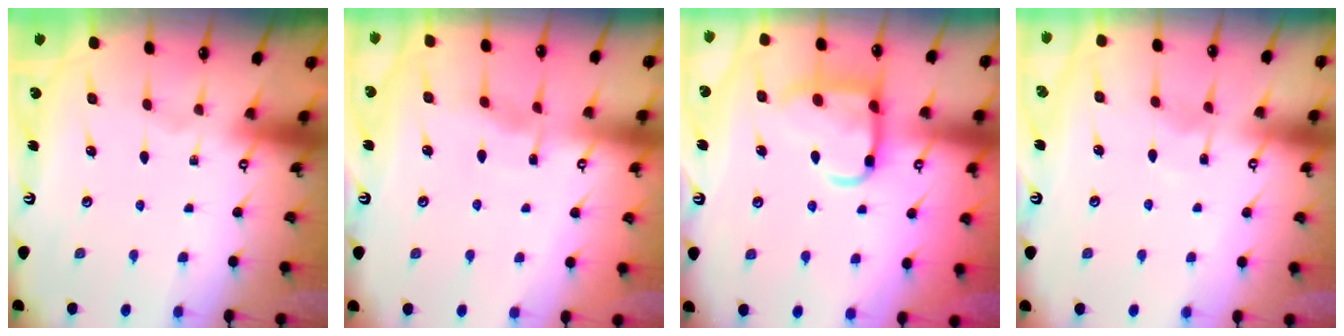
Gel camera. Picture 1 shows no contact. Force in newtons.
{"total": 4.1, "press": 4.1, "slide": 0.5}
{"total": 12.8, "press": 12.7, "slide": 1.4}
{"total": 4.9, "press": 4.8, "slide": 0.5}